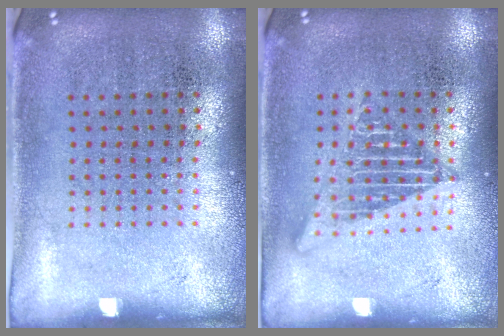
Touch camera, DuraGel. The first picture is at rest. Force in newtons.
{"total": 1.7, "press": 1.7, "slide": 0.2}